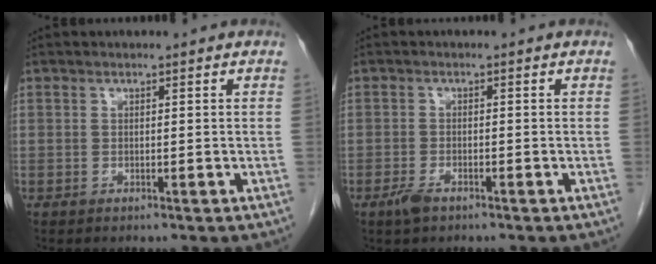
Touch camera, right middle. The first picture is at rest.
{"total": 2.3, "force": [-1.5, 0.8, 1.5], "torque": [-0.034, -0.002, -0.027]}